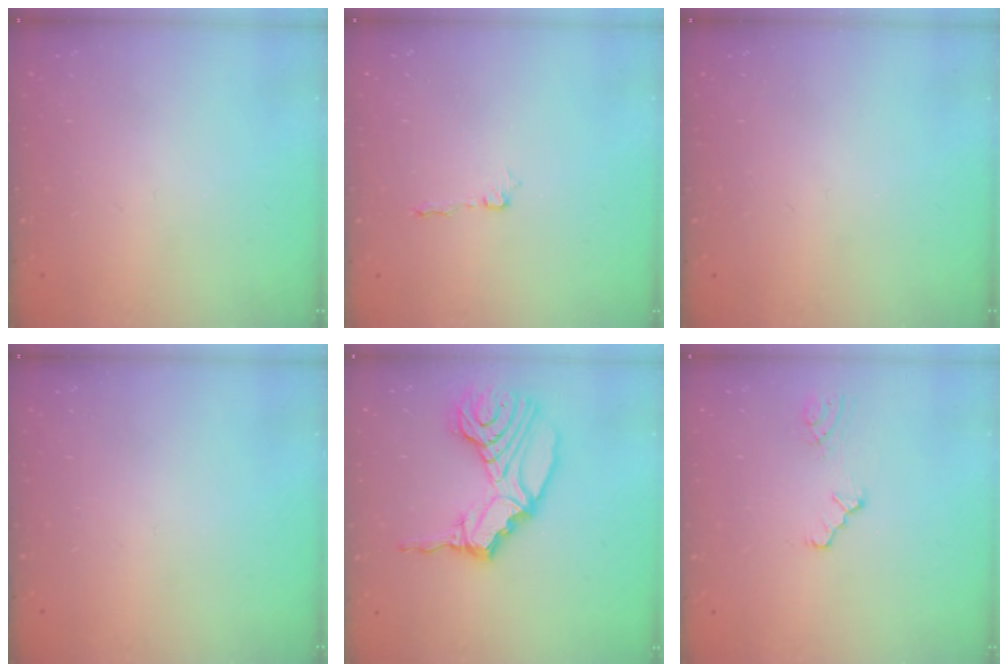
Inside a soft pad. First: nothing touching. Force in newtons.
{"total": 3.7, "press": 3.7, "slide": 0.4}
{"total": 0.0}
{"total": 0.0}
{"total": 18.2, "press": 18.0, "slide": 3.1}
{"total": 1.2, "press": 1.2, "slide": 0.3}